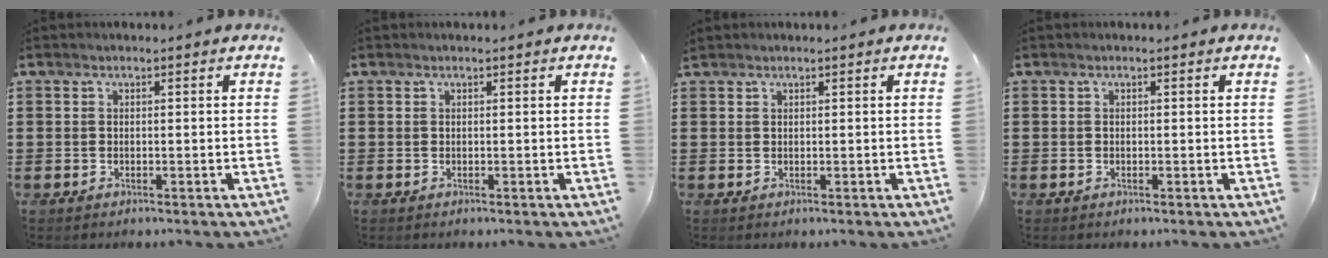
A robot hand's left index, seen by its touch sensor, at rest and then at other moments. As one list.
[{"total": 0.0}, {"total": 0.5, "force": [0.5, 0.2, 0.0], "torque": [-0.002, 0.001, 0.010]}, {"total": 0.0}]